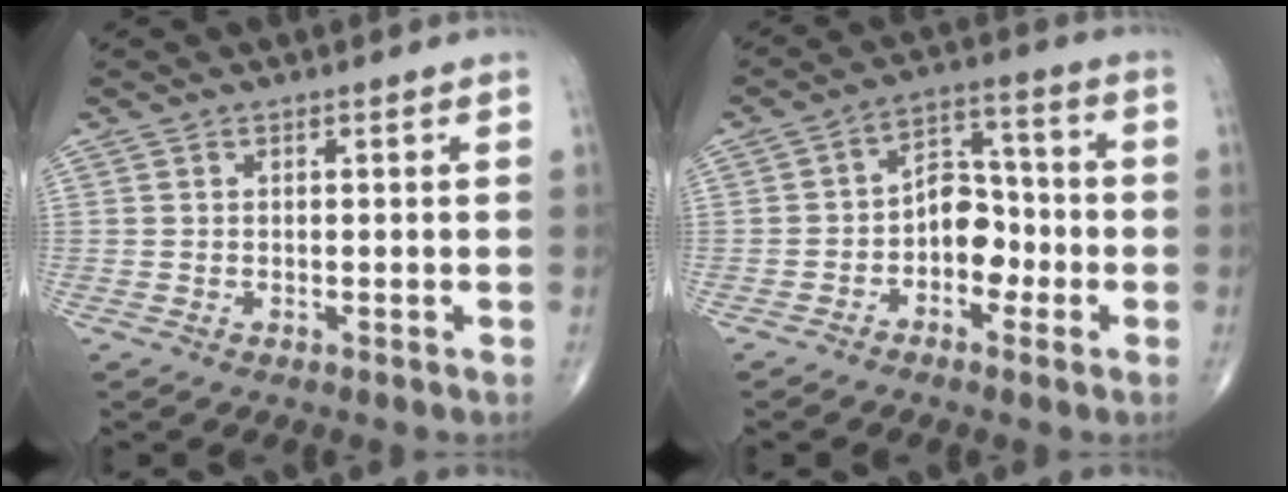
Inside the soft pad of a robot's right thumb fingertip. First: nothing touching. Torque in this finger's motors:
{"motor_torque": [1.96, 2.60, 0.03, -0.27, 0.01]}